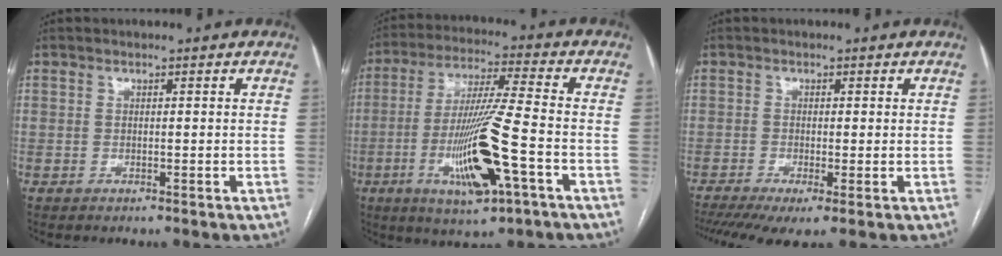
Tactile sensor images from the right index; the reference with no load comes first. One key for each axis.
{"total": 15.0, "fx": -5.1, "fy": 0.6, "fz": 14.2, "tx": -0.281, "ty": -0.015, "tz": -0.088}
{"total": 6.9, "fx": -3.9, "fy": 1.7, "fz": 5.4, "tx": -0.096, "ty": -0.014, "tz": -0.069}